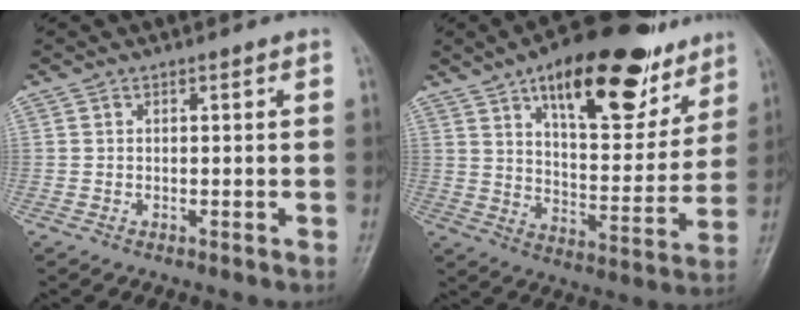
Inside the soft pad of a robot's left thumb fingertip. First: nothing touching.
{"total": 24.0, "force": [14.5, 10.0, 16.3], "torque": [-0.193, -0.045, 0.224]}